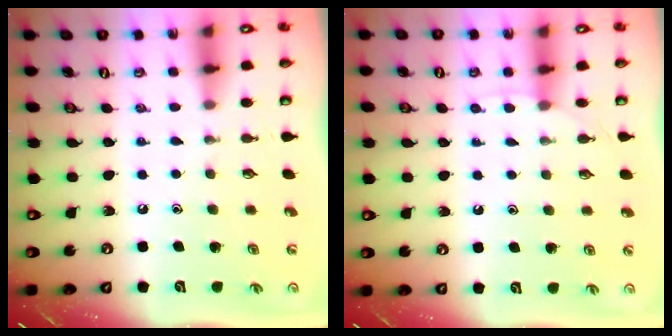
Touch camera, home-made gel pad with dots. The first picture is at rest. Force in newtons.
{"total": 3.5, "press": 3.5, "slide": 0.4}